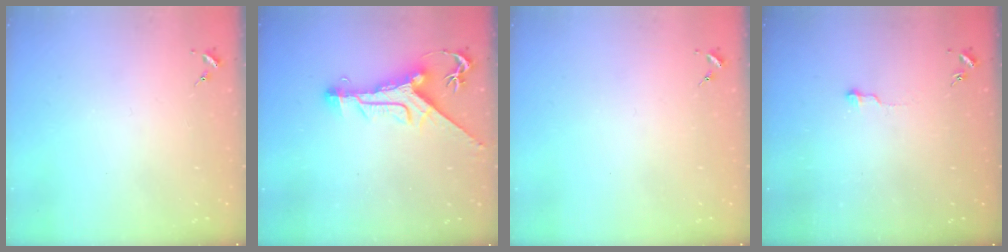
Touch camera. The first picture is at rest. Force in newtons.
{"total": 10.3, "press": 10.3, "slide": 1.1}
{"total": 0.0}
{"total": 4.1, "press": 4.0, "slide": 0.4}